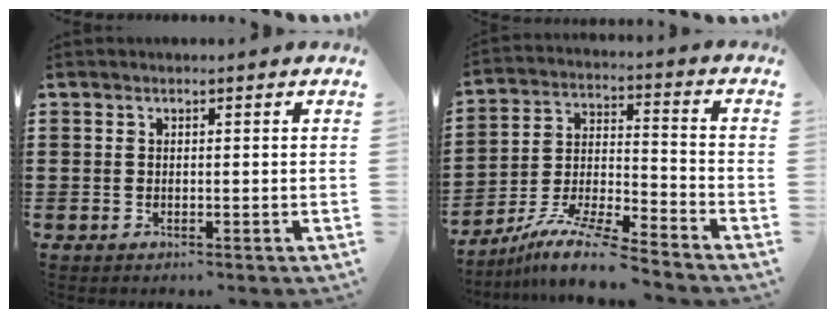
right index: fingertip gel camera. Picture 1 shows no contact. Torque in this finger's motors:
{"motor_torque": [1.22, -0.92, 0.37, 0.06]}